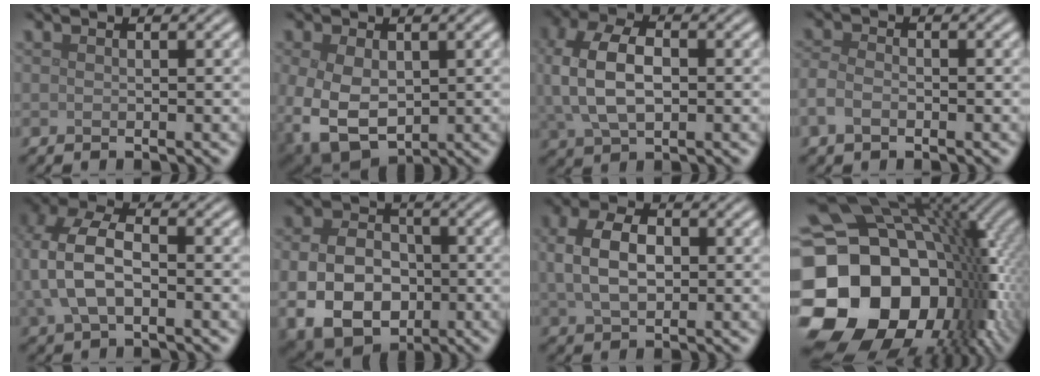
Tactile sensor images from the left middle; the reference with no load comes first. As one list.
[{"total": 7.5, "force": [-1.4, 5.1, 5.3], "torque": [-0.132, -0.031, -0.012]}, {"total": 7.3, "force": [0.6, 4.6, 5.6], "torque": [-0.128, 0.009, 0.007]}, {"total": 2.2, "force": [-1.1, 1.4, 1.4], "torque": [-0.028, 0.001, -0.028]}, {"total": 6.6, "force": [0.0, 4.3, 5.0], "torque": [-0.117, 0.008, -0.008]}, {"total": 8.5, "force": [-2.1, 6.2, 5.3], "torque": [-0.104, -0.018, -0.044]}, {"total": 5.0, "force": [0.6, 3.3, 3.8], "torque": [-0.077, 0.008, 0.006]}, {"total": 22.6, "force": [-4.1, 17.6, 13.7], "torque": [-0.251, -0.018, -0.084]}]